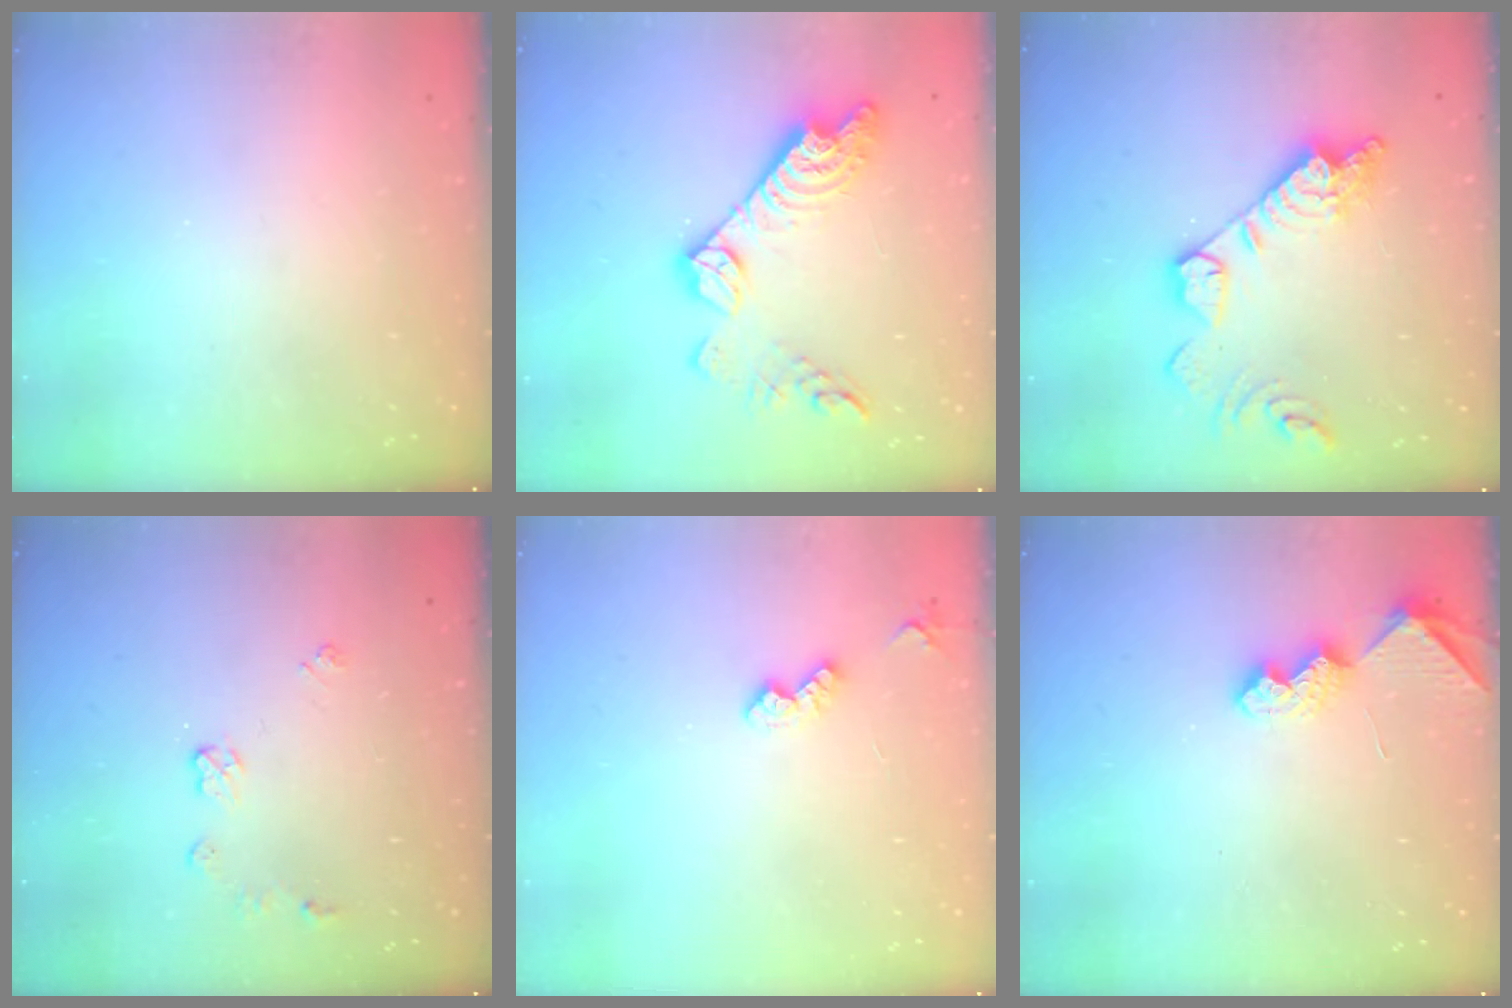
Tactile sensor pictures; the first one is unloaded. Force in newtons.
{"total": 16.5, "press": 16.5, "slide": 1.1}
{"total": 15.8, "press": 15.7, "slide": 1.4}
{"total": 5.7, "press": 5.7, "slide": 0.4}
{"total": 4.3, "press": 4.3, "slide": 0.7}
{"total": 6.6, "press": 6.6, "slide": 0.3}